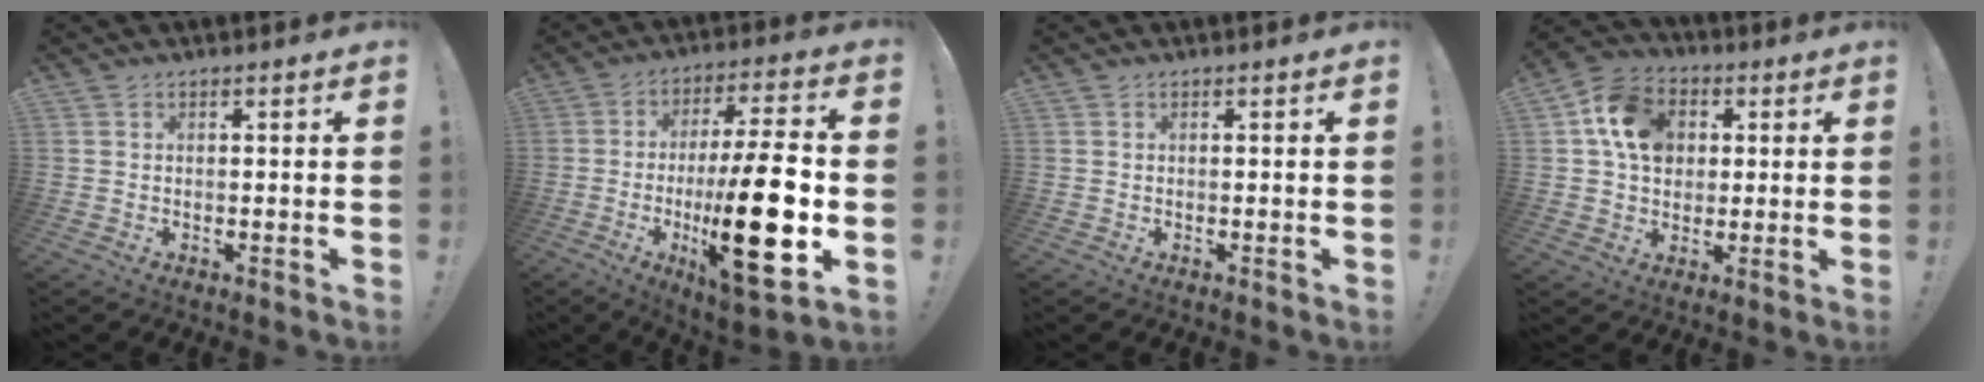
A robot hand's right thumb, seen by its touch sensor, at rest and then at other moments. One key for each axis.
{"total": 24.8, "fx": -4.5, "fy": 6.5, "fz": 23.5, "tx": -0.388, "ty": -0.001, "tz": -0.068}
{"total": 0.0}
{"total": 13.3, "fx": 3.4, "fy": 10.7, "fz": 7.2, "tx": -0.117, "ty": 0.010, "tz": 0.074}